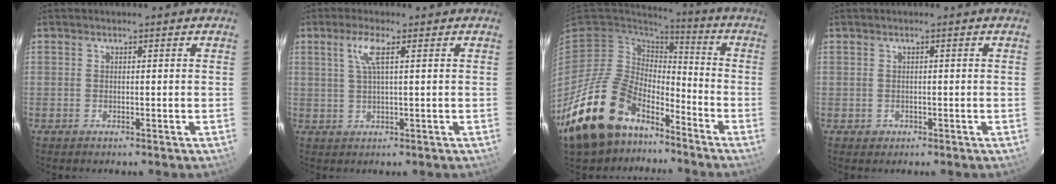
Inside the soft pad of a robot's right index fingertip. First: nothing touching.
{"total": 3.9, "force": [1.5, 0.1, 3.6], "torque": [-0.075, 0.002, 0.032]}
{"total": 21.9, "force": [-14.7, 12.2, 10.8], "torque": [-0.229, -0.011, -0.241]}
{"total": 1.4, "force": [-0.4, 1.3, 0.2], "torque": [-0.001, 0.002, 0.002]}